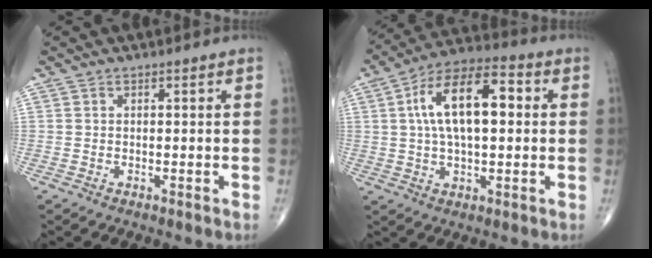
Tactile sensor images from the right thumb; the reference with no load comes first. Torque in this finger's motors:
{"motor_torque": [1.21, 3.78, 1.49, 0.26, 0.12]}